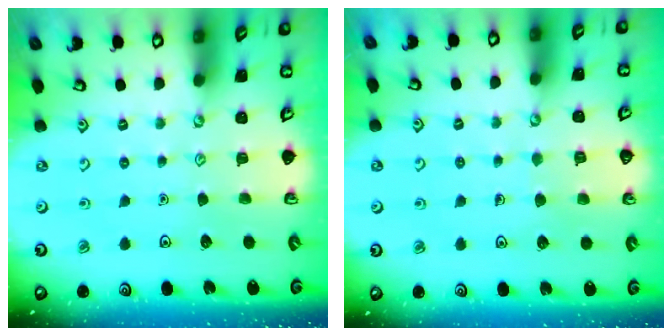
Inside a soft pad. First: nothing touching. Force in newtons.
{"total": 4.8, "press": 4.8, "slide": 0.4}